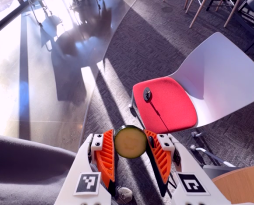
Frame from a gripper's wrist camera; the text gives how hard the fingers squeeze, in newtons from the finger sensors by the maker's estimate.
{"total": 7.9, "left": 7.9, "right": 7.9}